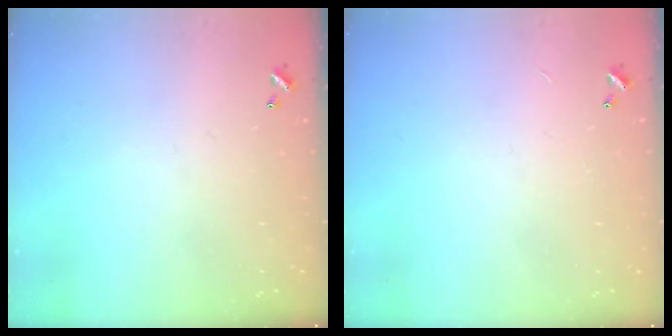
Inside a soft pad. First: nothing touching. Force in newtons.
{"total": 0.9, "press": 0.9, "slide": 0.2}